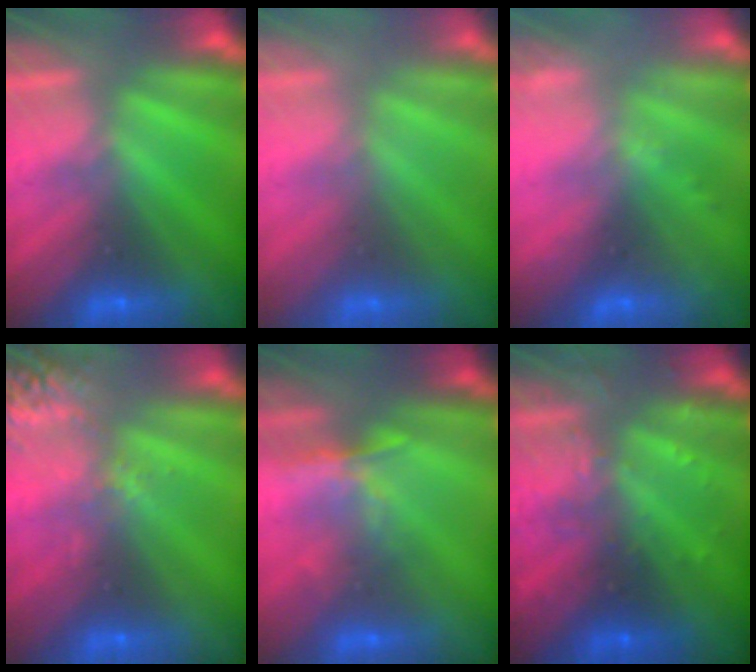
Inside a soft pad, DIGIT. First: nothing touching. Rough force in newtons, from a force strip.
{"total": 2.5}
{"total": 2.4}
{"total": 2.6}
{"total": 2.4}
{"total": 2.9}